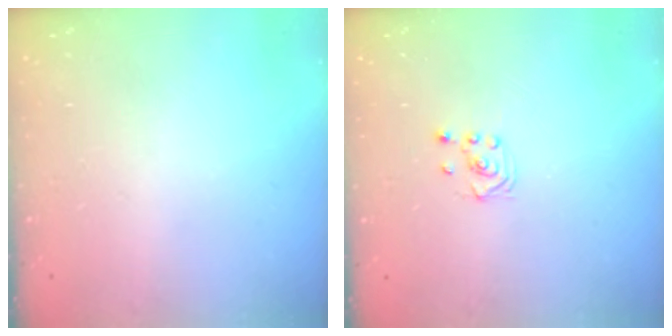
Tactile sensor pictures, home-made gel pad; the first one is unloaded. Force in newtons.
{"total": 1.9, "press": 1.7, "slide": 0.8}